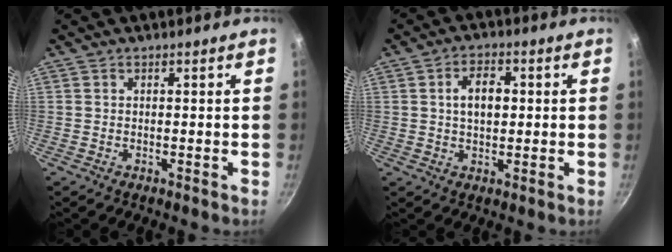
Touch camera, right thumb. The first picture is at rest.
{"total": 5.9, "force": [0.7, 3.7, 4.6], "torque": [-0.065, 0.009, 0.010]}